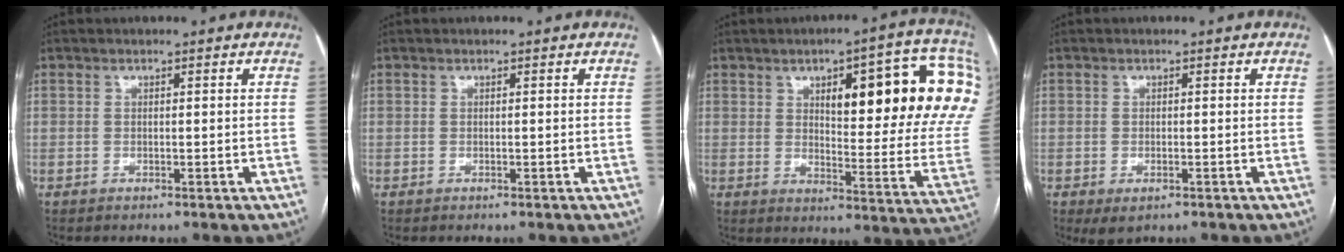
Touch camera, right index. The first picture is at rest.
{"total": 0.0}
{"total": 23.8, "force": [7.9, 5.2, 21.9], "torque": [-0.227, 0.025, 0.113]}
{"total": 2.7, "force": [-1.1, 1.3, 2.0], "torque": [-0.037, -0.005, -0.005]}